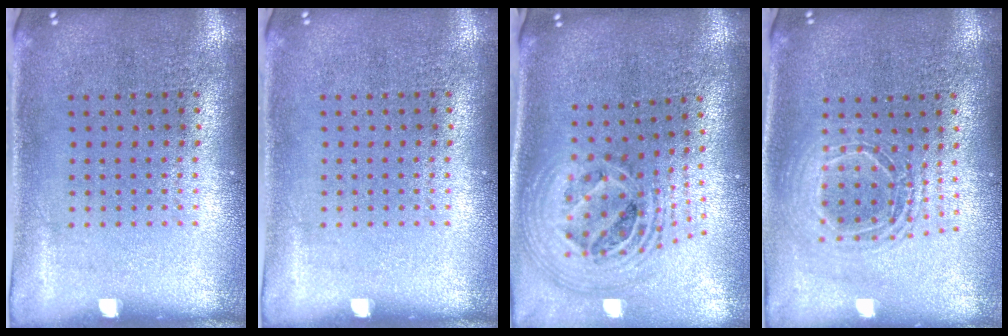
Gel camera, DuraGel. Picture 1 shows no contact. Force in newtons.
{"total": 0.0}
{"total": 2.5, "press": 1.8, "slide": 1.7}
{"total": 1.6, "press": 1.3, "slide": 0.8}